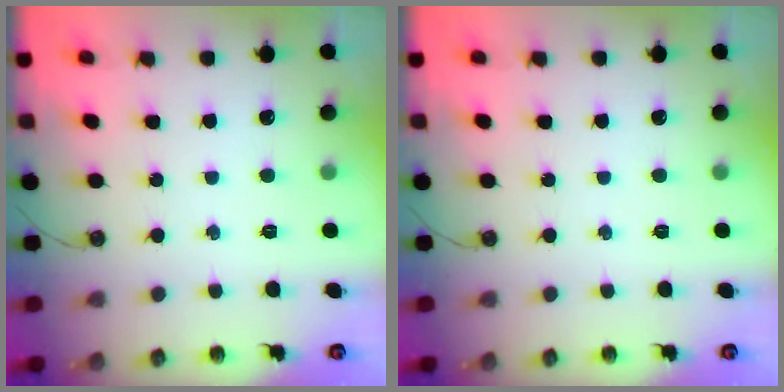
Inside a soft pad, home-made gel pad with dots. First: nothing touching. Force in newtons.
{"total": 0.0}